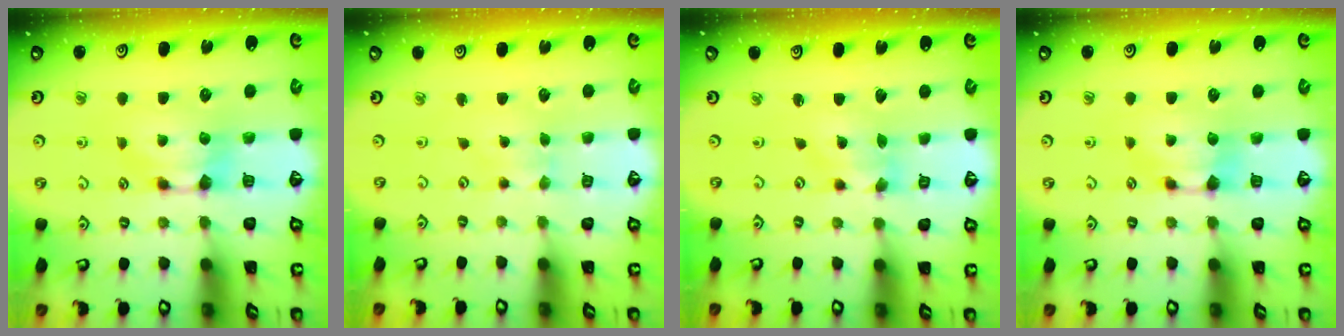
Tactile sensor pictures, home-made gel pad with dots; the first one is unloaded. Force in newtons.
{"total": 2.0, "press": 2.0, "slide": 0.1}
{"total": 1.2, "press": 0.2, "slide": 1.1}
{"total": 0.0}